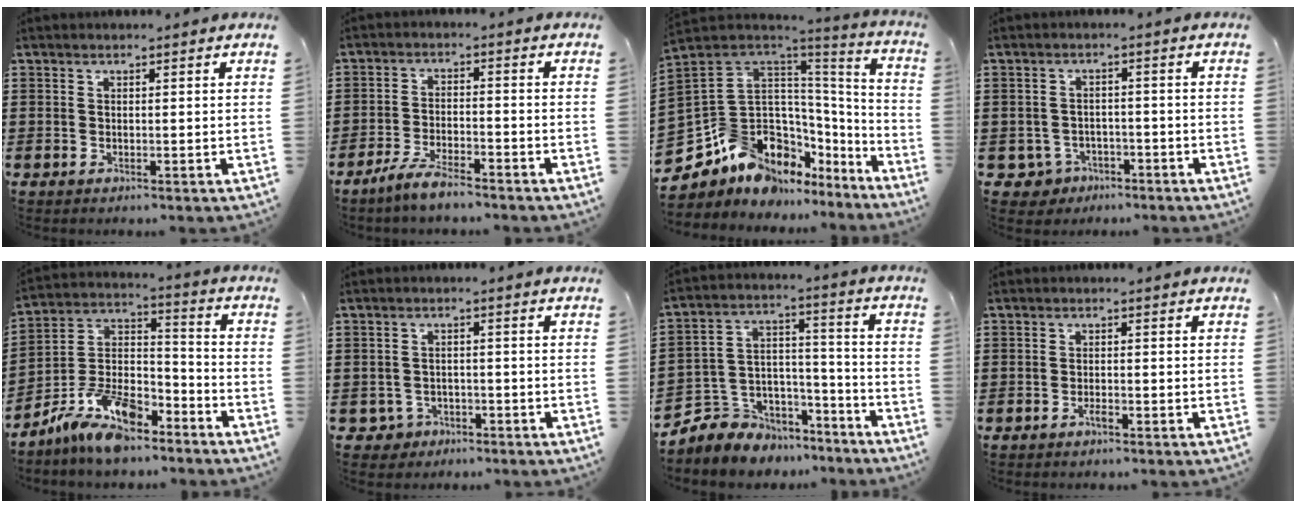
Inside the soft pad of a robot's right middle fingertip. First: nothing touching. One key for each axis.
{"total": 4.8, "fx": -4.2, "fy": 0.7, "fz": 2.3, "tx": -0.058, "ty": -0.004, "tz": -0.085}
{"total": 12.4, "fx": -7.2, "fy": 8.8, "fz": 5.1, "tx": -0.152, "ty": -0.015, "tz": -0.127}
{"total": 3.0, "fx": -2.3, "fy": 1.9, "fz": 0.5, "tx": -0.026, "ty": -0.001, "tz": -0.052}
{"total": 11.4, "fx": -9.4, "fy": 3.7, "fz": 5.4, "tx": -0.113, "ty": 0.024, "tz": -0.186}
{"total": 2.5, "fx": -2.0, "fy": 1.5, "fz": 0.3, "tx": -0.021, "ty": 0.000, "tz": -0.046}
{"total": 5.7, "fx": -4.2, "fy": 3.7, "fz": -1.0, "tx": -0.009, "ty": -0.006, "tz": -0.084}
{"total": 2.2, "fx": -1.7, "fy": 0.4, "fz": 1.4, "tx": -0.034, "ty": -0.003, "tz": -0.032}